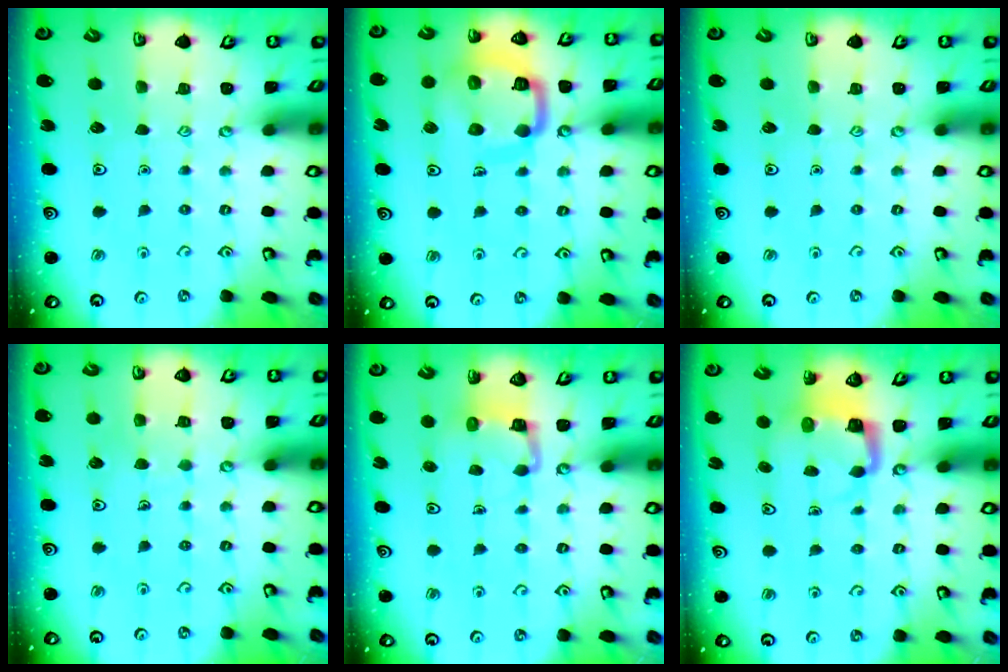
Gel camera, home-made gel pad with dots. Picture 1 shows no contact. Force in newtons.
{"total": 13.8, "press": 13.8, "slide": 1.5}
{"total": 0.0}
{"total": 5.6, "press": 5.6, "slide": 0.5}
{"total": 4.2, "press": 4.2, "slide": 0.3}
{"total": 4.4, "press": 4.4, "slide": 0.1}